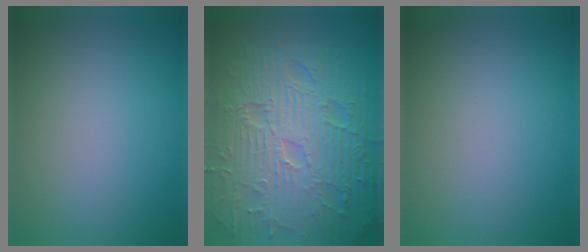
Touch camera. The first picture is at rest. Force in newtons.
{"total": 12.5, "press": 8.0, "slide": 9.7}
{"total": 0.0}